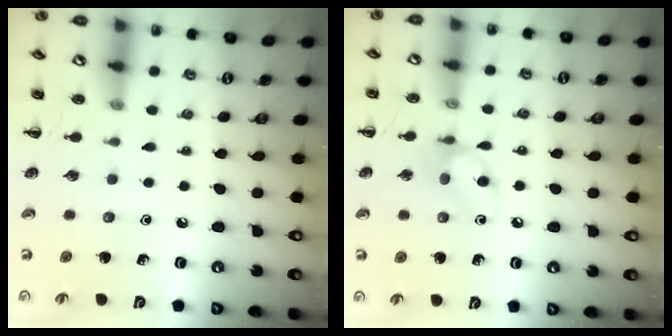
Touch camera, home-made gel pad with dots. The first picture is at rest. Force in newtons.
{"total": 7.0, "press": 7.0, "slide": 0.4}